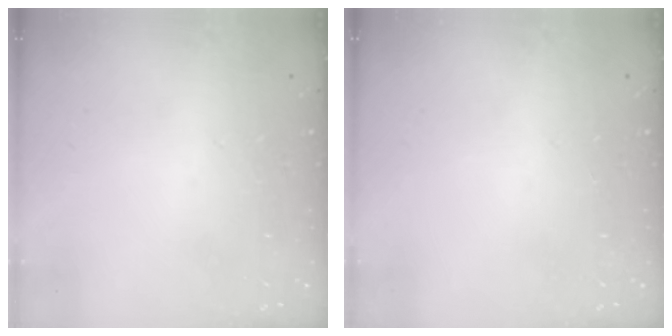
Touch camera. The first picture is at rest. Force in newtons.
{"total": 0.0}